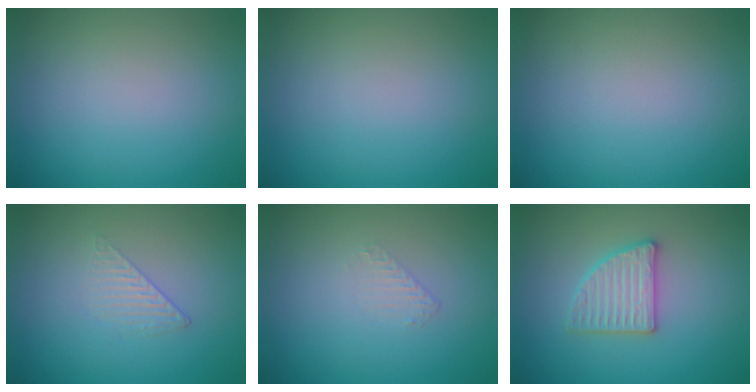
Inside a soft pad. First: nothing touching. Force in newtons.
{"total": 0.0}
{"total": 0.0}
{"total": 1.4, "press": 0.3, "slide": 1.4}
{"total": 0.6, "press": 0.4, "slide": 0.5}
{"total": 3.0, "press": 3.0, "slide": 0.6}